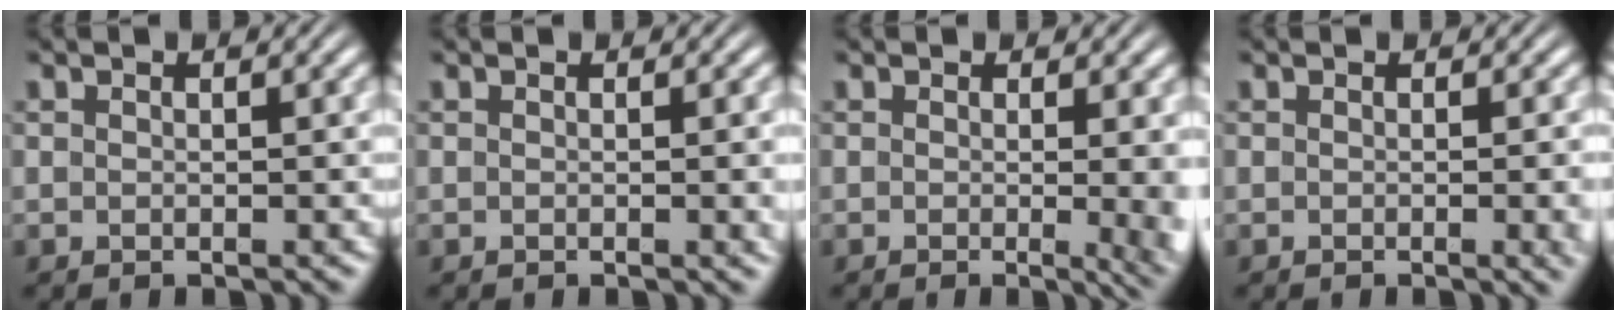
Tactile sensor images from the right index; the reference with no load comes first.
{"total": 0.6, "force": [0.0, -0.1, 0.6], "torque": [-0.009, -0.001, 0.000]}
{"total": 3.9, "force": [-0.5, 0.8, 3.8], "torque": [-0.036, -0.008, -0.011]}
{"total": 1.4, "force": [-0.2, -0.1, 1.4], "torque": [-0.015, 0.002, -0.007]}